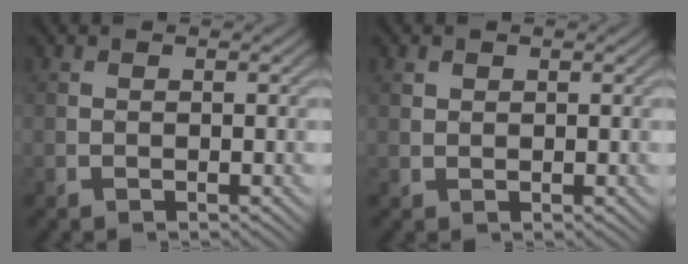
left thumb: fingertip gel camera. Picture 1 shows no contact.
{"total": 0.9, "force": [0.8, 0.4, -0.2], "torque": [0.003, 0.001, 0.013]}